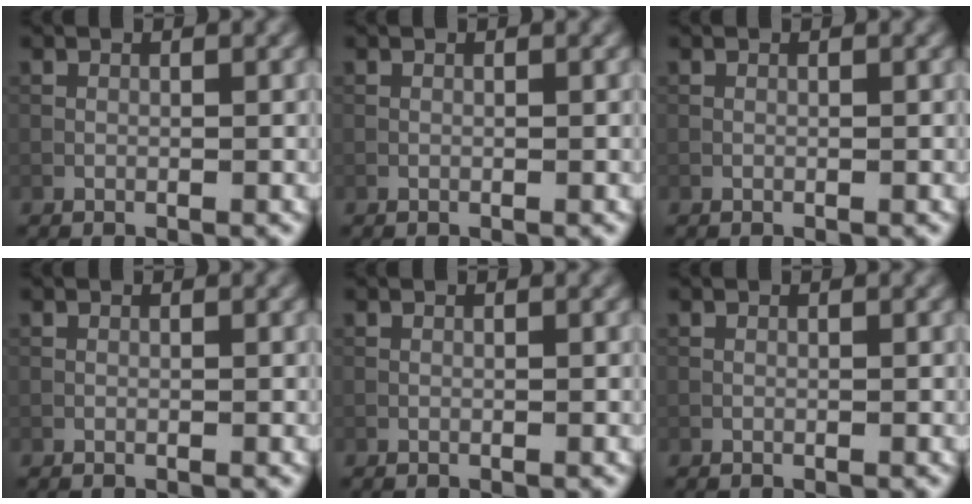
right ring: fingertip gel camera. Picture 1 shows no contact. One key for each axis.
{"total": 0.0}
{"total": 0.0}
{"total": 0.0}
{"total": 0.0}
{"total": 0.0}